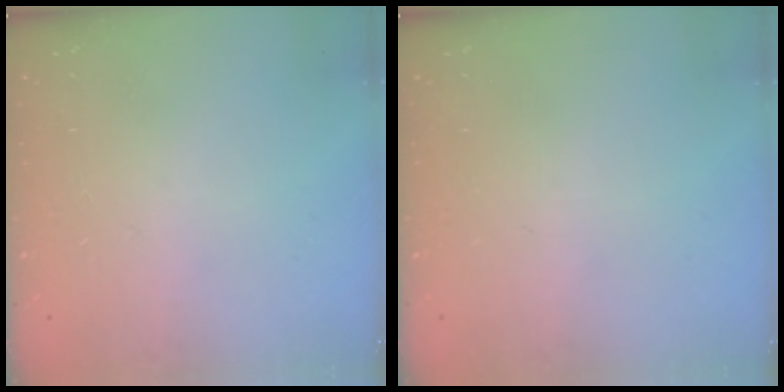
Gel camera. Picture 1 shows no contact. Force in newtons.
{"total": 0.0}